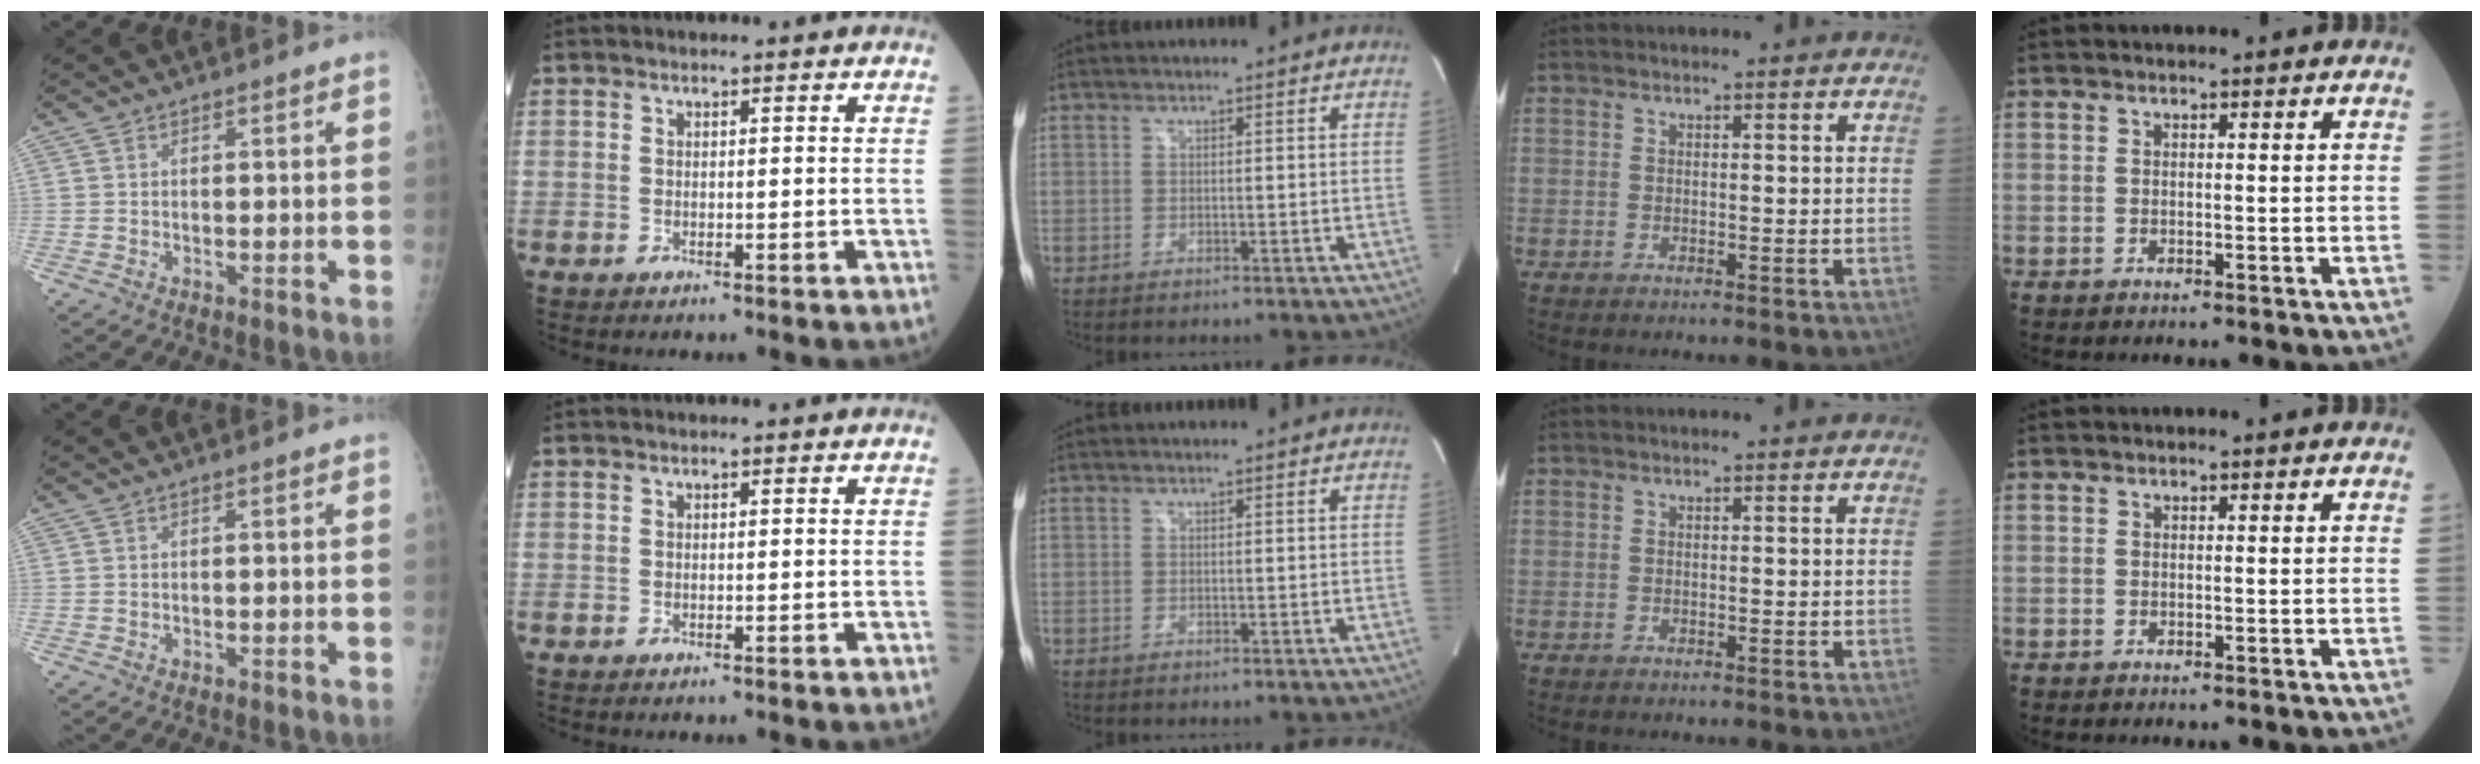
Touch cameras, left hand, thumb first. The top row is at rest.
{}